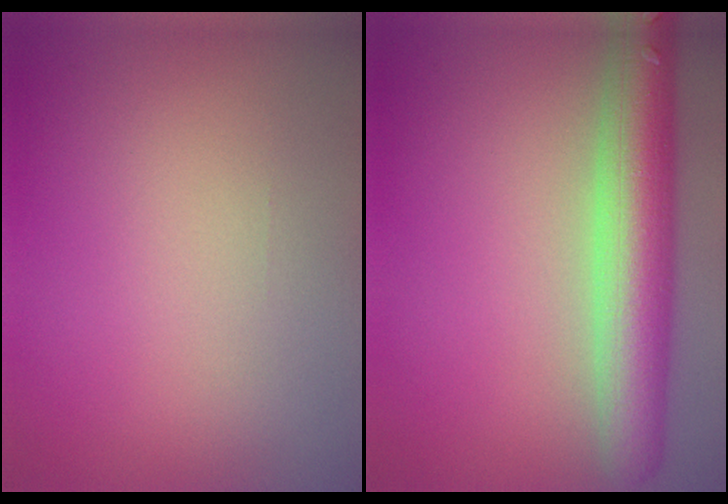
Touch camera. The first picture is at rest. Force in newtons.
{"total": 7.6, "press": 7.6, "slide": 0.4}